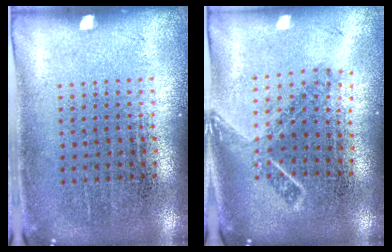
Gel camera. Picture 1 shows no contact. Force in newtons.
{"total": 1.8, "press": 1.3, "slide": 1.2}